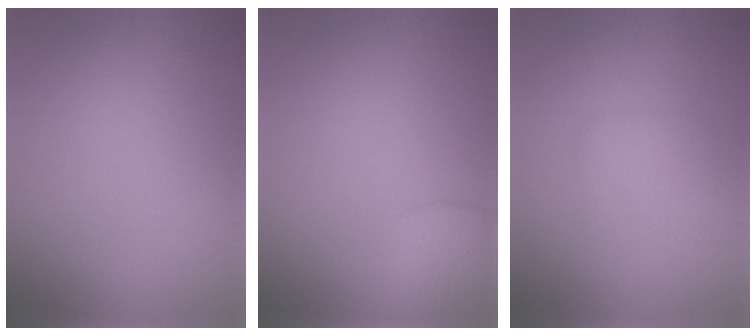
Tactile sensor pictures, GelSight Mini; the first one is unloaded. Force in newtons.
{"total": 2.6, "press": 2.6, "slide": 0.1}
{"total": 2.3, "press": 2.3, "slide": 0.1}